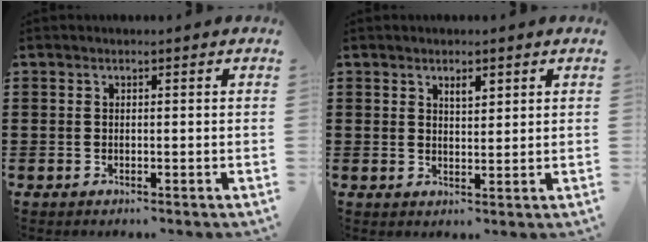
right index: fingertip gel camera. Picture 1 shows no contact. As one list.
[{"total": 2.1, "force": [1.4, 0.8, 1.3], "torque": [-0.020, 0.000, 0.022]}]